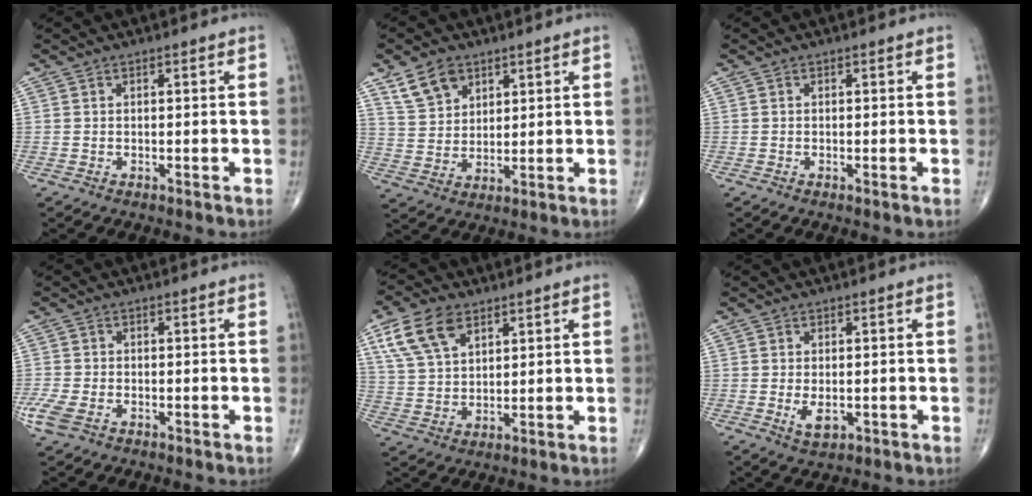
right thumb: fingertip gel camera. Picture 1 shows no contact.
{"total": 7.6, "force": [4.7, 5.0, 3.4], "torque": [-0.045, -0.021, 0.096]}
{"total": 0.6, "force": [-0.1, 0.0, 0.5], "torque": [-0.010, -0.001, -0.002]}
{"total": 4.9, "force": [-2.4, 2.8, 3.2], "torque": [-0.087, 0.001, -0.046]}
{"total": 10.6, "force": [5.6, 6.1, 6.7], "torque": [-0.123, -0.011, 0.113]}
{"total": 3.5, "force": [-0.7, 1.9, 2.8], "torque": [-0.046, -0.006, -0.007]}